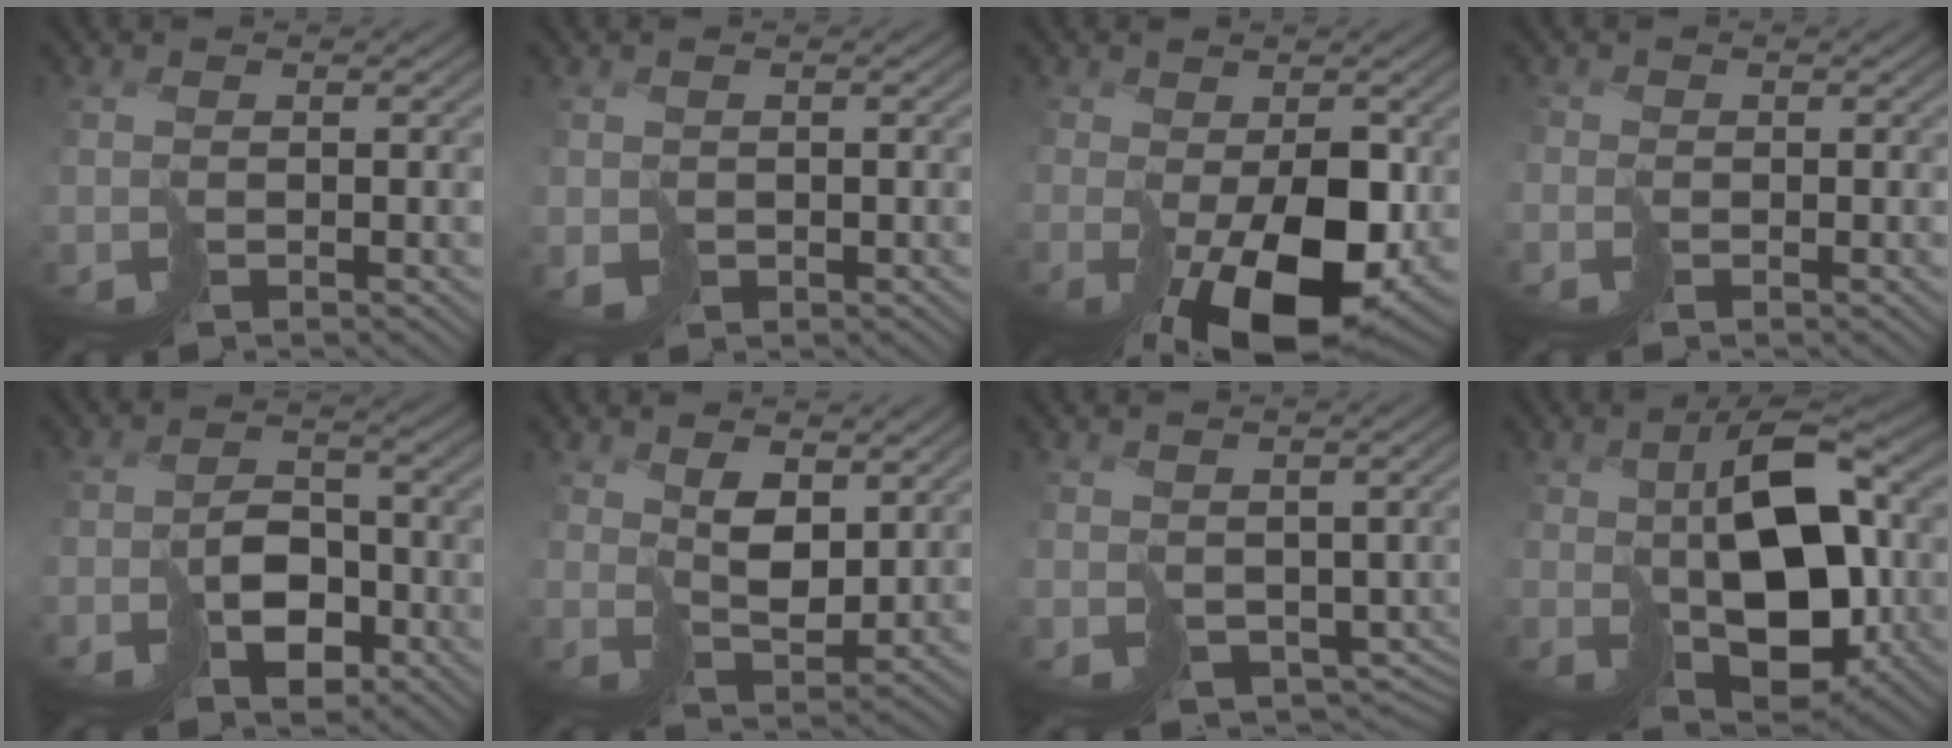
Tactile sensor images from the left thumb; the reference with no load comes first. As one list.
[{"total": 1.0, "force": [0.0, 1.0, 0.3], "torque": [-0.003, 0.000, 0.001]}, {"total": 11.5, "force": [-2.4, 6.3, 9.2], "torque": [-0.143, -0.038, -0.010]}, {"total": 1.1, "force": [-0.4, 0.2, -1.0], "torque": [0.031, 0.003, -0.014]}, {"total": 4.9, "force": [-2.6, 3.2, 2.7], "torque": [-0.033, 0.000, -0.044]}, {"total": 4.0, "force": [3.2, 1.4, 1.9], "torque": [-0.041, 0.000, 0.067]}, {"total": 5.8, "force": [-0.8, 4.6, 3.6], "torque": [-0.062, -0.031, 0.009]}, {"total": 13.1, "force": [0.3, 7.5, 10.8], "torque": [-0.173, -0.003, 0.022]}]